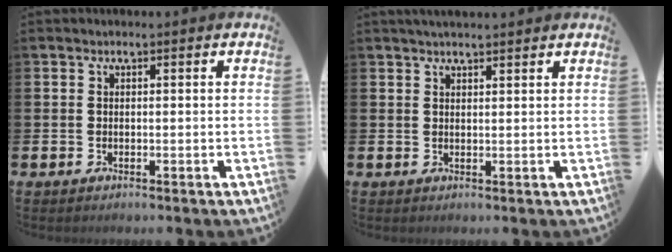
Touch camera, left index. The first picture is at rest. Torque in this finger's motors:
{"motor_torque": [0.33, -0.84, 0.34, 0.18]}